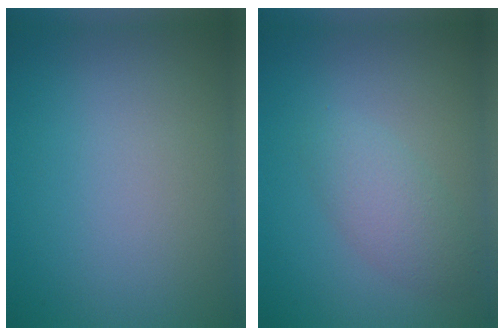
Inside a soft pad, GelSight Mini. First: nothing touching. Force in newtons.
{"total": 2.5, "press": 2.5, "slide": 0.0}